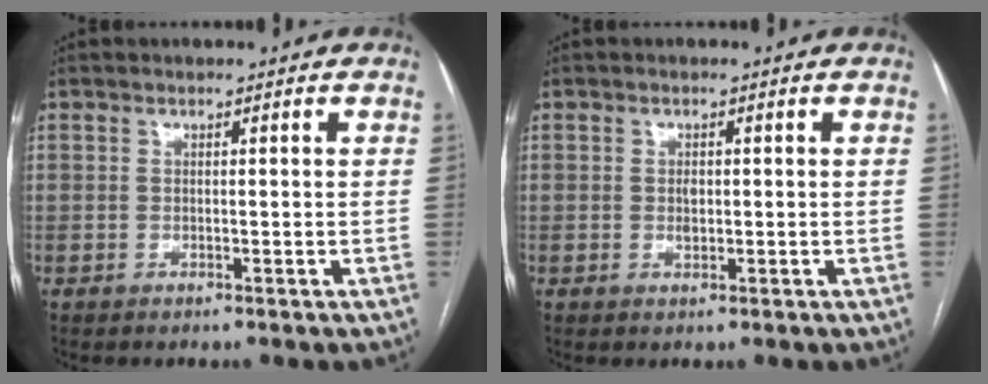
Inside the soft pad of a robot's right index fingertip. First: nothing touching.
{"total": 1.3, "force": [0.0, 0.7, 1.0], "torque": [-0.019, 0.000, 0.001]}